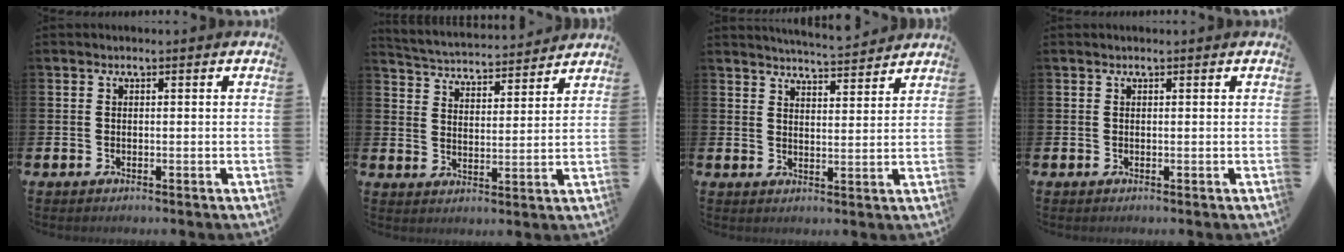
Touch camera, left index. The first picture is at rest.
{"total": 4.3, "force": [4.3, 0.6, -0.1], "torque": [-0.024, -0.039, 0.071]}
{"total": 5.0, "force": [4.9, -0.2, 0.2], "torque": [-0.009, -0.034, 0.087]}
{"total": 0.0}